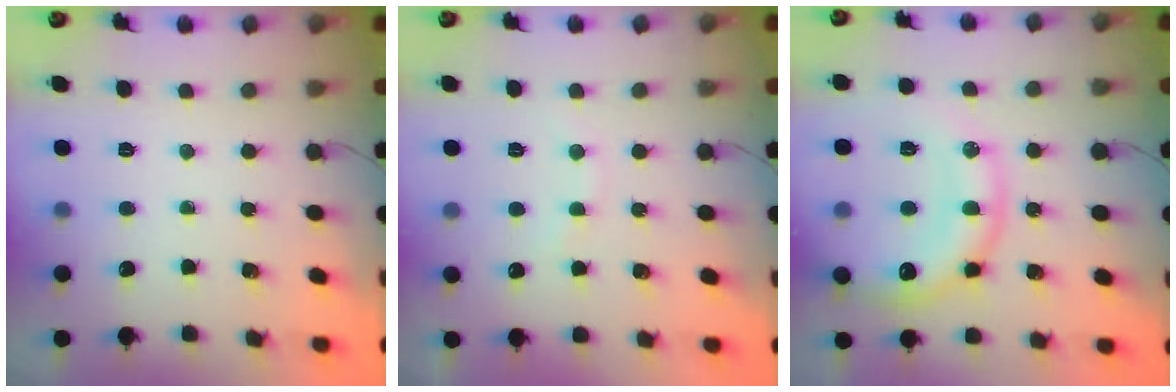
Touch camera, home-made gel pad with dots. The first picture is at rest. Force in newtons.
{"total": 5.9, "press": 5.8, "slide": 1.2}
{"total": 18.5, "press": 18.4, "slide": 1.9}